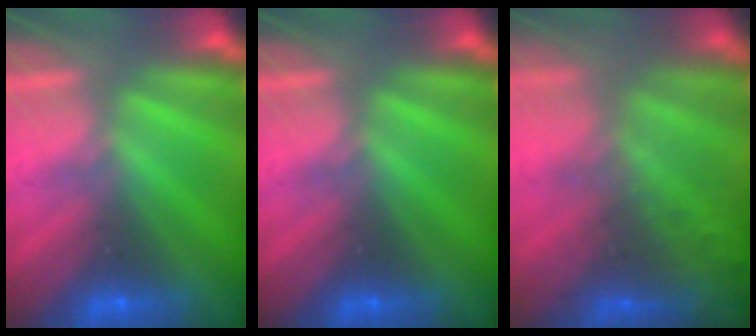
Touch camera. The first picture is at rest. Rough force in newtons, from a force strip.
{"total": 0.0}
{"total": 8.4}